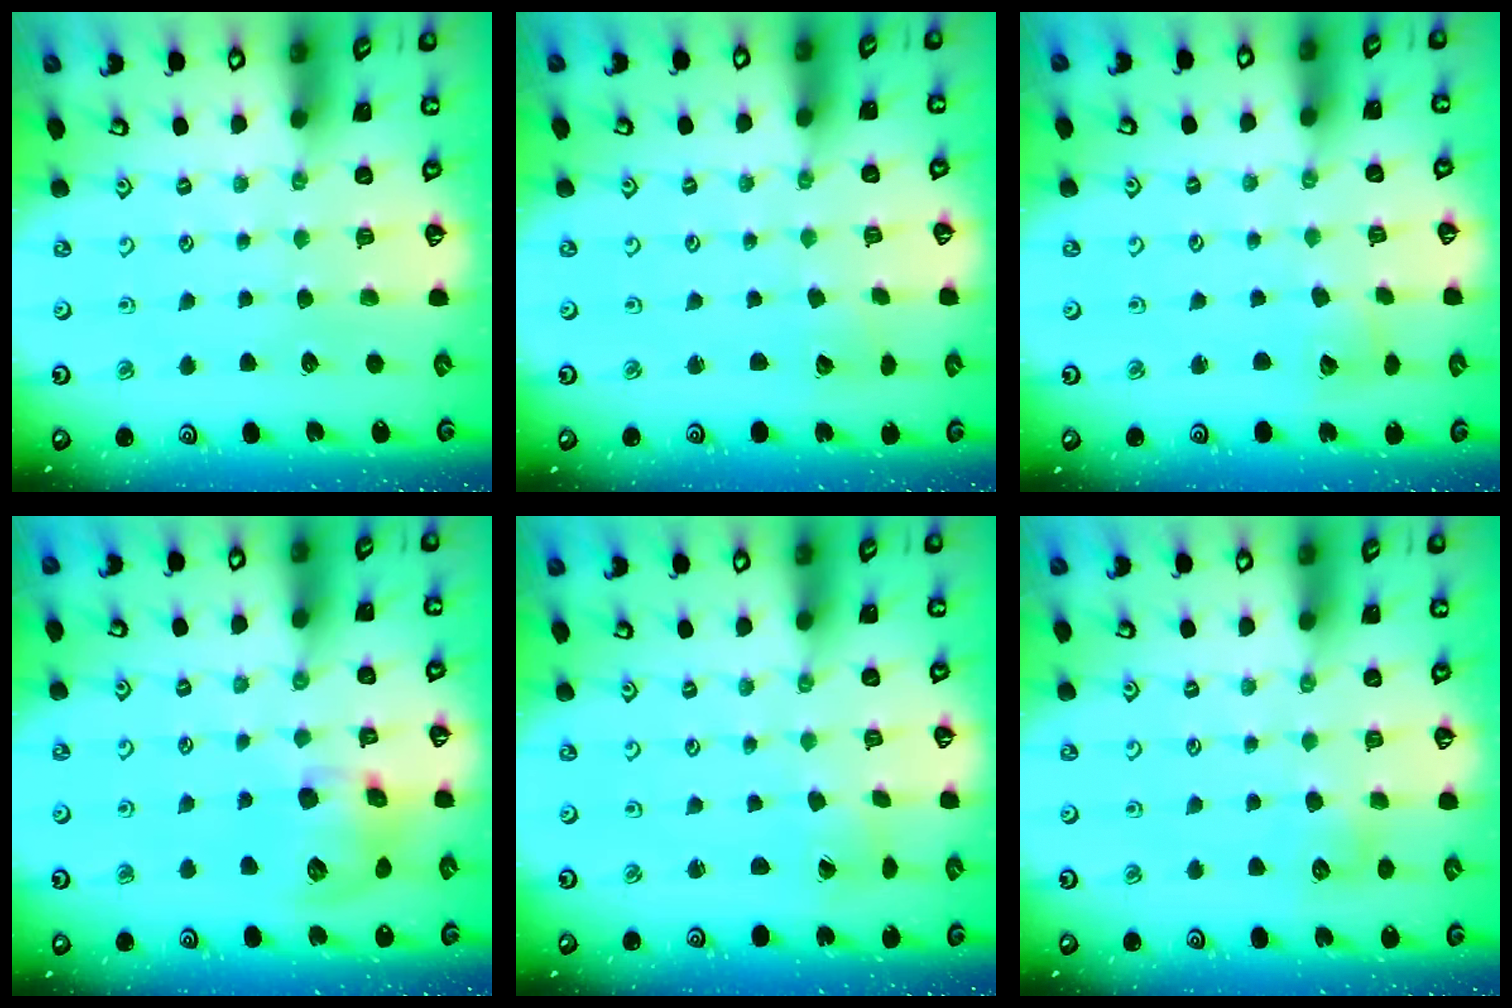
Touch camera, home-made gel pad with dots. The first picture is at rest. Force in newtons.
{"total": 1.2, "press": 1.2, "slide": 0.0}
{"total": 3.3, "press": 3.2, "slide": 0.4}
{"total": 11.3, "press": 11.1, "slide": 1.8}
{"total": 1.5, "press": 1.5, "slide": 0.1}
{"total": 6.3, "press": 6.3, "slide": 0.9}